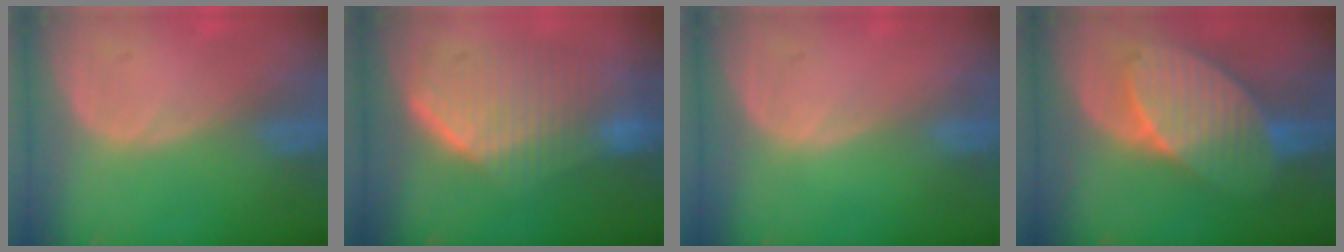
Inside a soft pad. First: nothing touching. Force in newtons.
{"total": 9.7, "press": 9.1, "slide": 3.4}
{"total": 0.0}
{"total": 9.6, "press": 9.6, "slide": 0.4}